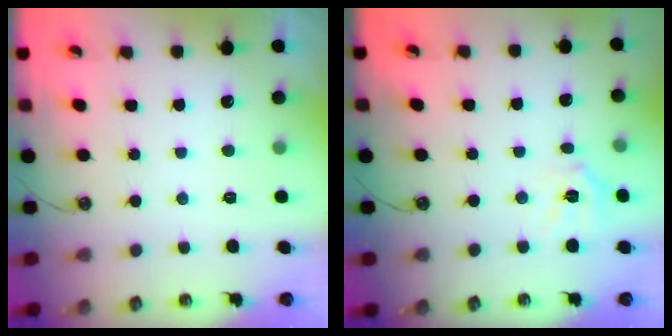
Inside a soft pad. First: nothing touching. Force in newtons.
{"total": 9.6, "press": 9.6, "slide": 1.1}